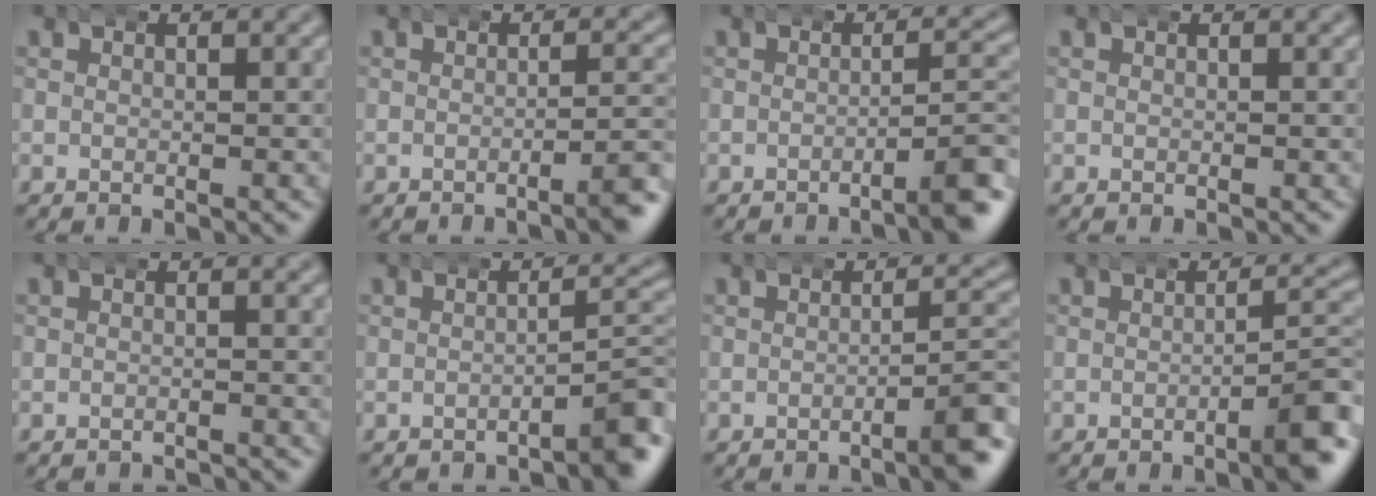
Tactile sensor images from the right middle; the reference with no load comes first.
{"total": 2.8, "force": [-1.6, 0.3, 2.3], "torque": [-0.023, 0.006, -0.034]}
{"total": 4.0, "force": [-1.9, 0.7, 3.4], "torque": [-0.037, 0.008, -0.039]}
{"total": 0.0}
{"total": 1.9, "force": [-1.9, 0.0, -0.1], "torque": [0.001, -0.008, -0.029]}
{"total": 3.9, "force": [-1.7, 1.2, 3.3], "torque": [-0.033, 0.004, -0.032]}
{"total": 4.0, "force": [-1.7, 0.8, 3.5], "torque": [-0.037, 0.008, -0.035]}
{"total": 4.6, "force": [-1.9, 1.0, 4.0], "torque": [-0.046, 0.008, -0.037]}